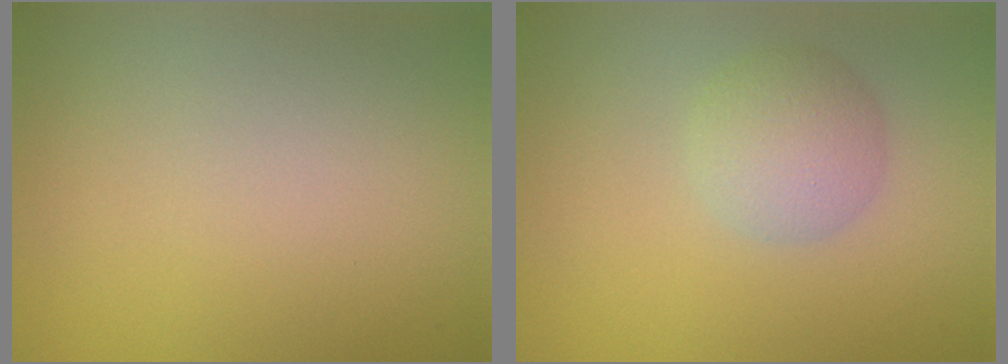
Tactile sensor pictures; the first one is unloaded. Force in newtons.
{"total": 3.0, "press": 3.0, "slide": 0.1}